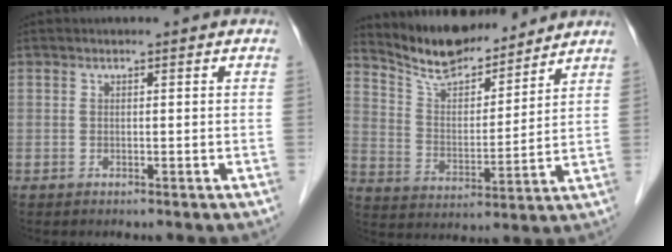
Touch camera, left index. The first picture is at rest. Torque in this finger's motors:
{"motor_torque": [1.02, -1.12, 0.16, 0.06]}